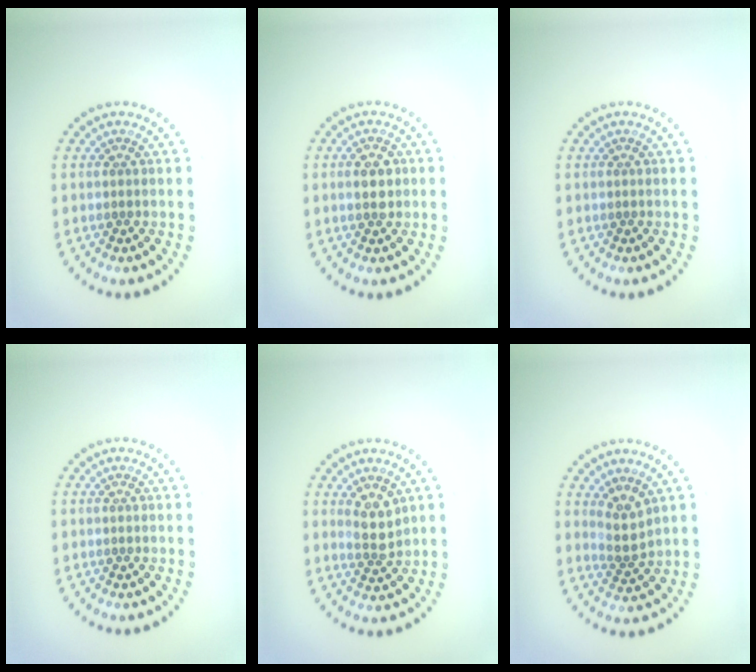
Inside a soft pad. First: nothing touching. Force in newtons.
{"total": 2.0, "press": 2.0, "slide": 0.2}
{"total": 0.0}
{"total": 0.0}
{"total": 2.4, "press": 2.2, "slide": 1.0}
{"total": 2.3, "press": 1.7, "slide": 1.6}